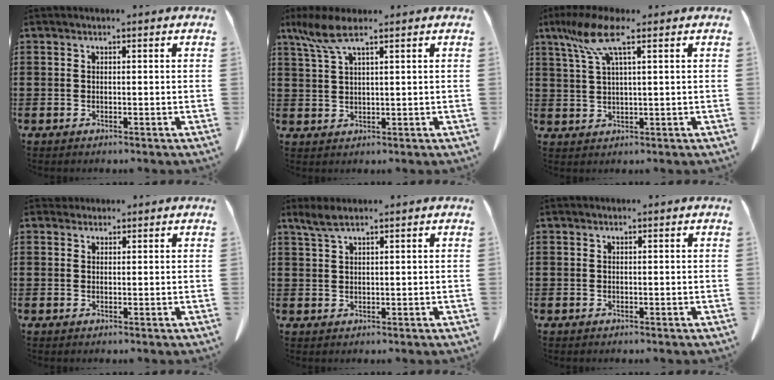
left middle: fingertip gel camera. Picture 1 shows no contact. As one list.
[{"total": 5.8, "force": [3.5, 1.2, 4.4], "torque": [-0.110, -0.006, 0.060]}, {"total": 7.2, "force": [3.9, 1.1, 6.0], "torque": [-0.143, 0.000, 0.063]}, {"total": 1.2, "force": [1.1, 0.6, 0.0], "torque": [-0.004, 0.002, 0.022]}, {"total": 2.7, "force": [1.9, 0.5, 1.9], "torque": [-0.041, 0.002, 0.035]}, {"total": 0.0}]